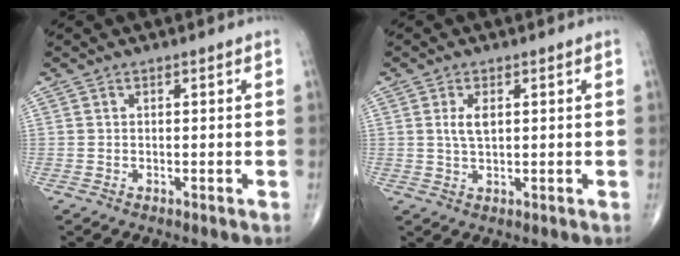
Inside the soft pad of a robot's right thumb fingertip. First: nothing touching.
{"total": 3.2, "force": [0.8, 1.5, 2.8], "torque": [-0.054, -0.003, 0.017]}